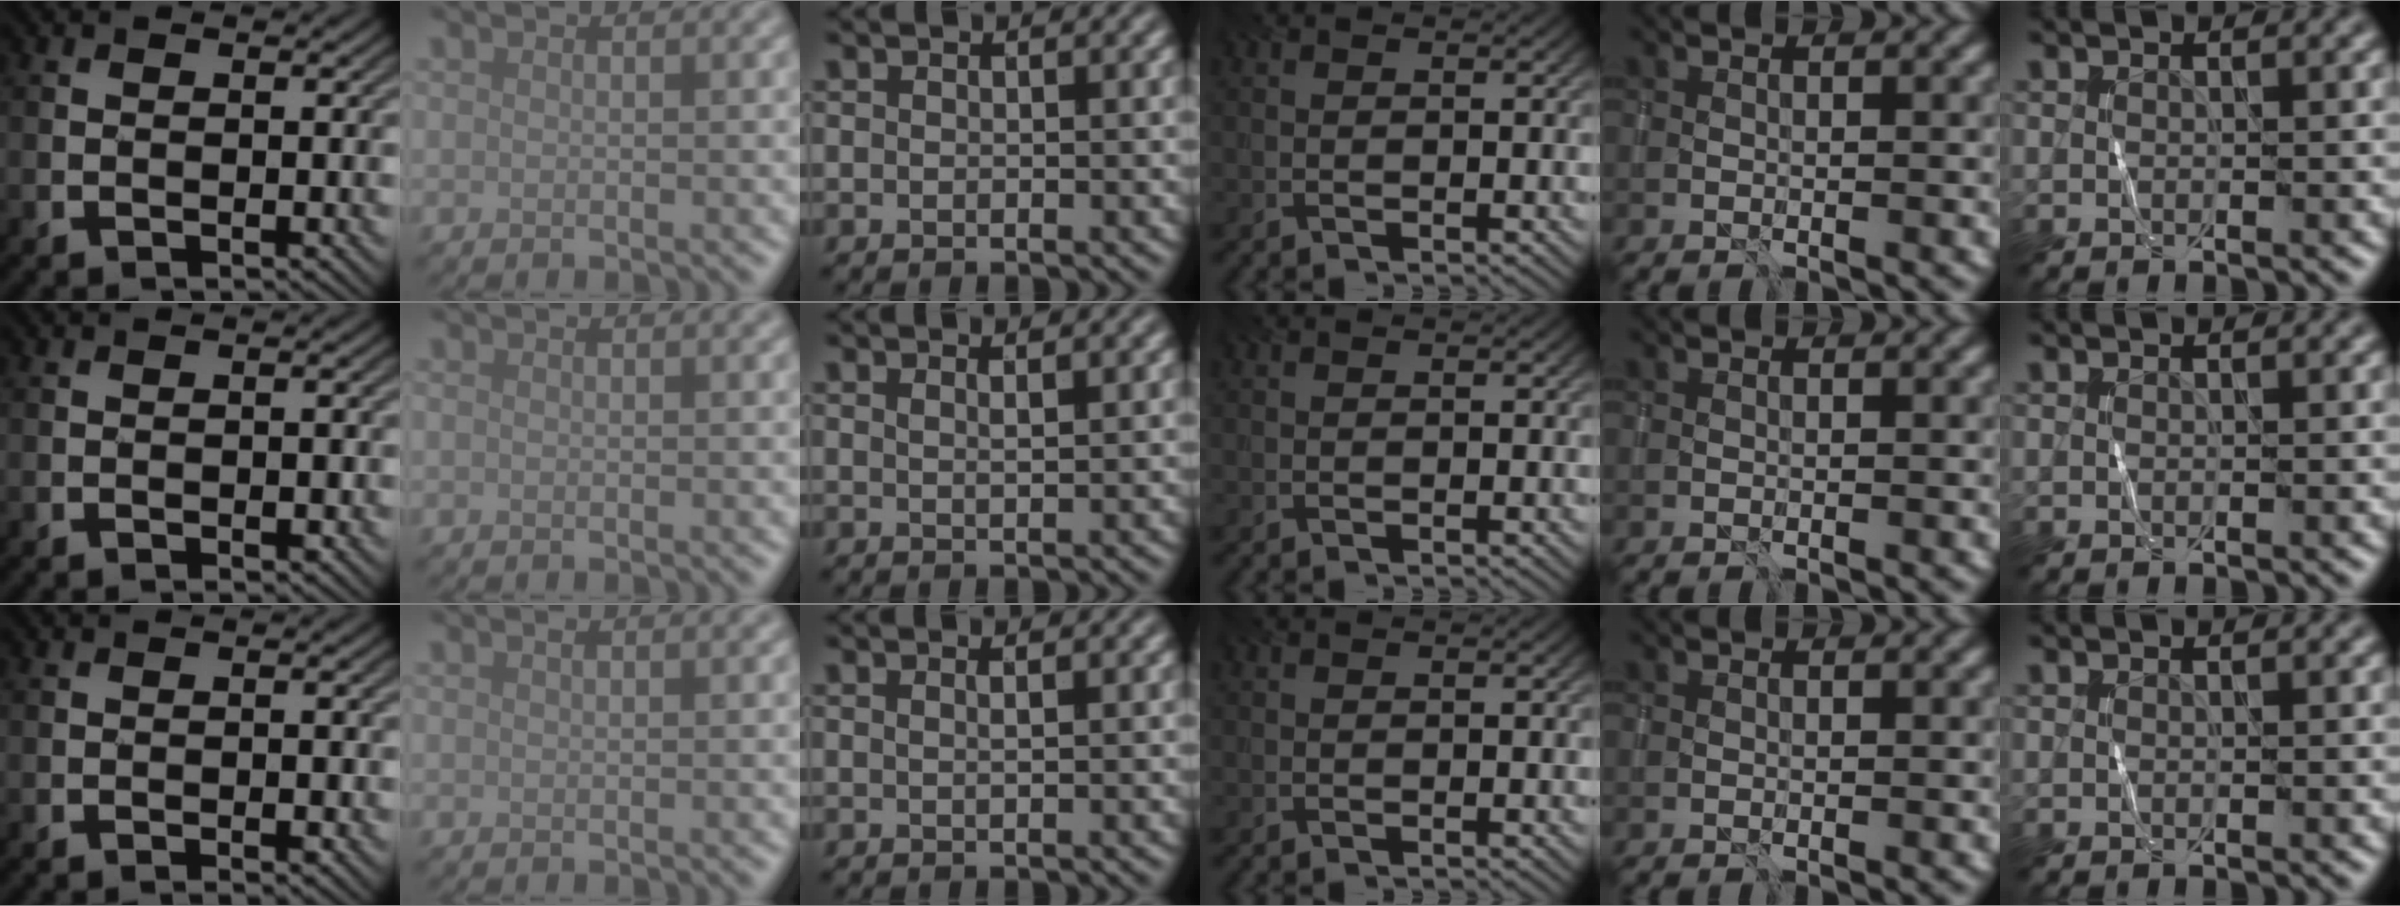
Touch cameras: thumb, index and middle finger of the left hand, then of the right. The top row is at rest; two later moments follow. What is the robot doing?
{"motion": "wrap", "object": "sponge"}